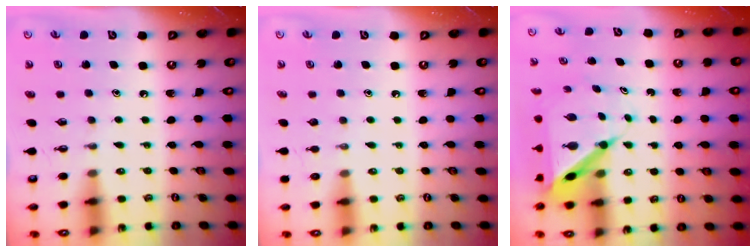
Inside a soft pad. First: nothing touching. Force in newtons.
{"total": 0.0}
{"total": 9.8, "press": 9.8, "slide": 0.4}